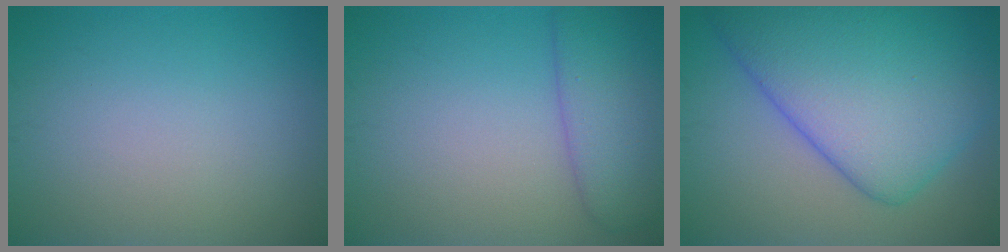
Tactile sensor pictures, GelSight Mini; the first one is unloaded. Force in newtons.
{"total": 4.8, "press": 4.8, "slide": 0.2}
{"total": 12.6, "press": 12.6, "slide": 0.1}